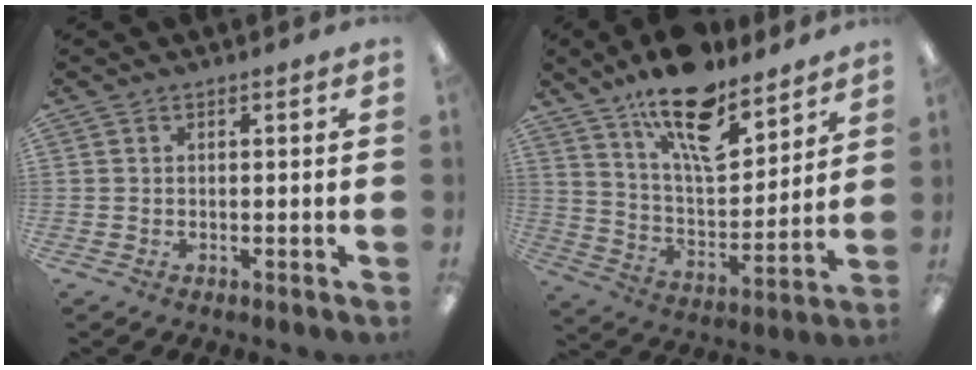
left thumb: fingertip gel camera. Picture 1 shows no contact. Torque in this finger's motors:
{"motor_torque": [0.36, 0.40, 1.51, -1.27, 0.17]}